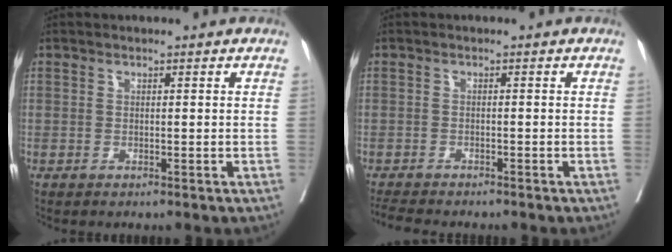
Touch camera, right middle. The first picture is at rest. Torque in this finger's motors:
{"motor_torque": [0.17, -0.21, 0.02, 0.00]}